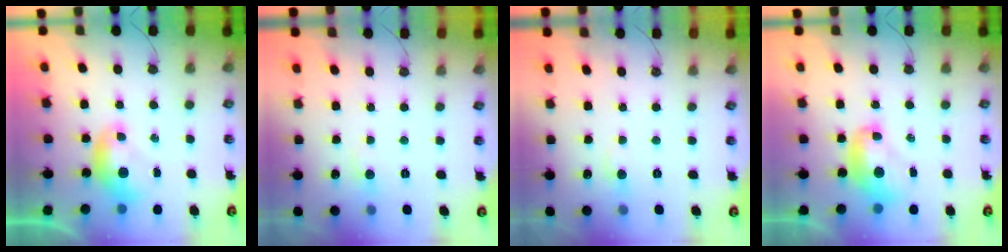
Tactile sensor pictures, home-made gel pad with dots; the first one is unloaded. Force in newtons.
{"total": 0.6, "press": 0.1, "slide": 0.6}
{"total": 1.1, "press": 0.8, "slide": 0.7}
{"total": 2.5, "press": 2.5, "slide": 0.3}